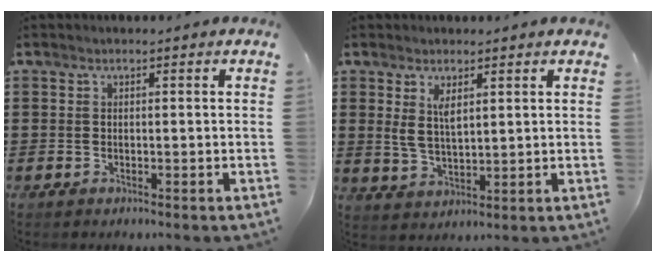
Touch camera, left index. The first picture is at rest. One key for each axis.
{"total": 4.3, "fx": 2.2, "fy": 2.0, "fz": 3.2, "tx": -0.069, "ty": 0.007, "tz": 0.038}